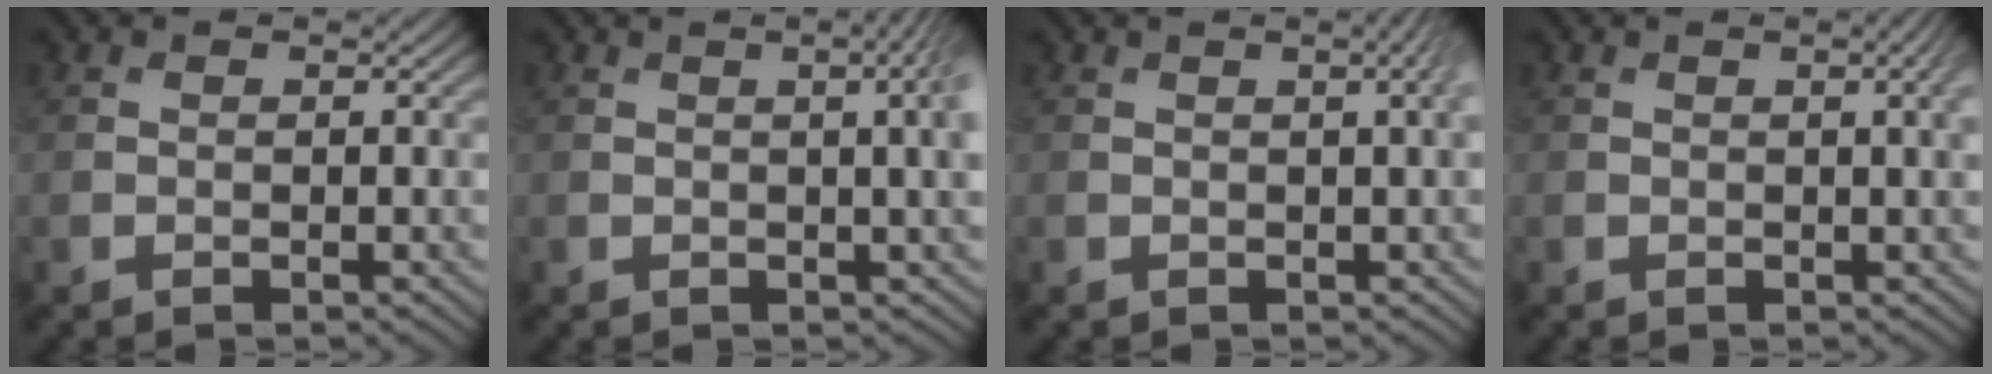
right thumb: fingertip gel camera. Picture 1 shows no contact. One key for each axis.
{"total": 5.1, "fx": 0.8, "fy": 1.2, "fz": 4.8, "tx": -0.056, "ty": 0.015, "tz": 0.008}
{"total": 2.7, "fx": 0.7, "fy": 0.5, "fz": 2.6, "tx": -0.030, "ty": 0.011, "tz": 0.006}
{"total": 2.8, "fx": 0.7, "fy": 0.5, "fz": 2.7, "tx": -0.034, "ty": 0.008, "tz": 0.009}